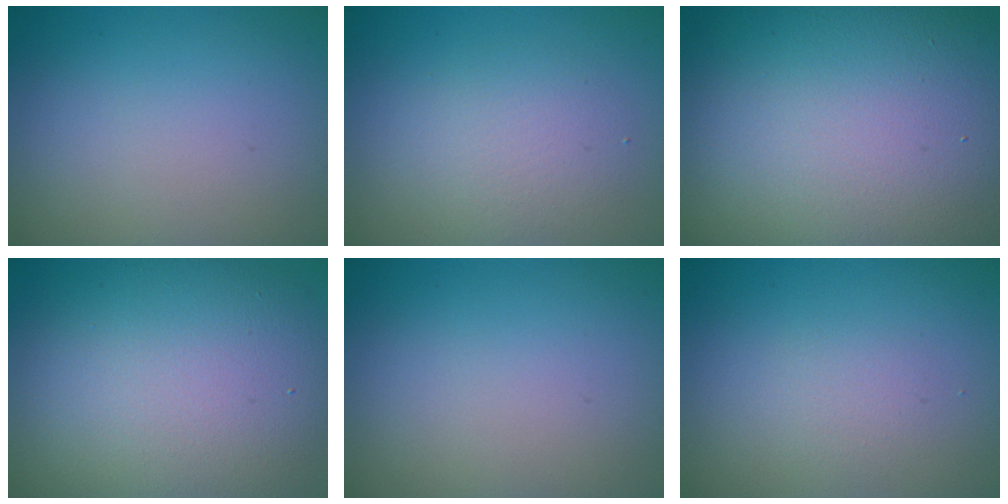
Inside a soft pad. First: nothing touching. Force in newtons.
{"total": 2.9, "press": 2.9, "slide": 0.0}
{"total": 20.2, "press": 20.2, "slide": 1.0}
{"total": 11.8, "press": 11.8, "slide": 0.9}
{"total": 0.0}
{"total": 1.3, "press": 1.3, "slide": 0.0}